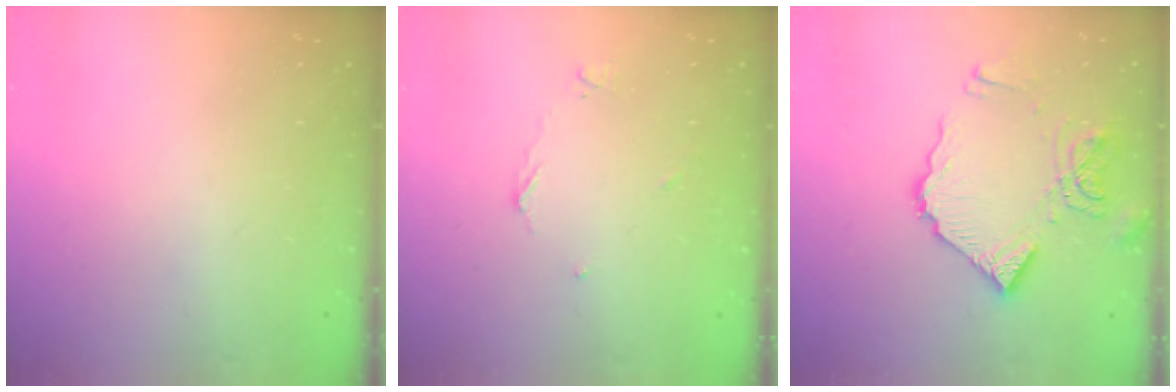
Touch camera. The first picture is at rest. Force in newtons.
{"total": 3.7, "press": 3.6, "slide": 0.4}
{"total": 14.1, "press": 14.0, "slide": 1.6}